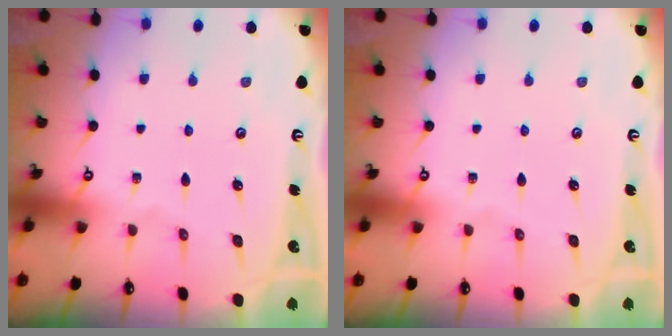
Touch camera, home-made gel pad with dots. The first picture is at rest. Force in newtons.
{"total": 0.0}